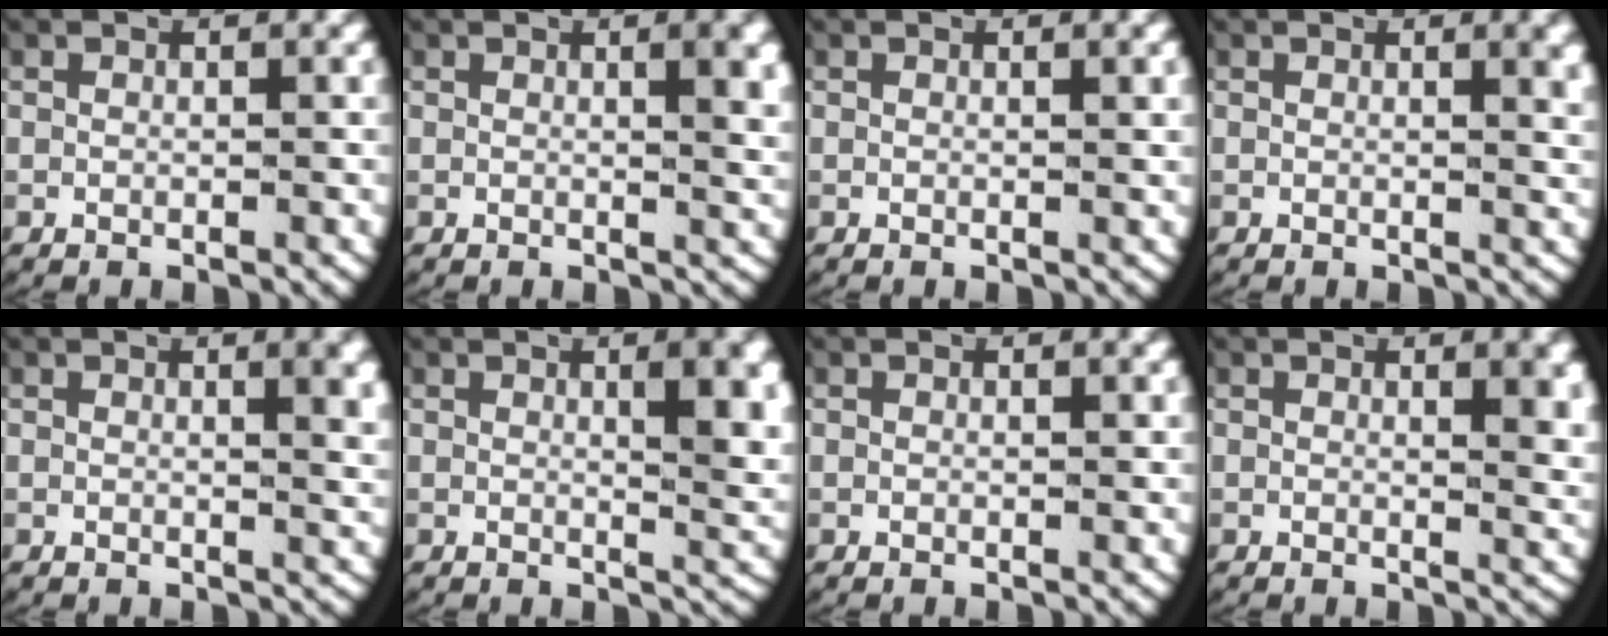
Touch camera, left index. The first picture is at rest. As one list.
[{"total": 2.4, "force": [0.8, 0.2, 2.3], "torque": [-0.034, -0.005, 0.016]}, {"total": 0.6, "force": [0.3, -0.2, 0.4], "torque": [-0.007, -0.002, 0.008]}, {"total": 1.4, "force": [0.6, -0.1, 1.2], "torque": [-0.018, -0.007, 0.013]}, {"total": 2.0, "force": [0.8, 0.0, 1.8], "torque": [-0.028, -0.007, 0.015]}, {"total": 4.0, "force": [1.1, 0.9, 3.8], "torque": [-0.054, -0.011, 0.022]}, {"total": 0.0}, {"total": 2.0, "force": [0.7, 0.2, 1.9], "torque": [-0.028, -0.014, 0.013]}]